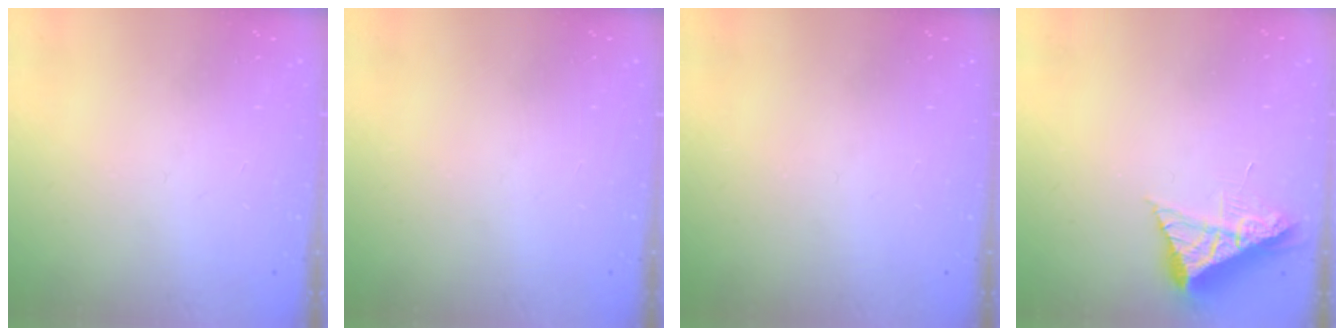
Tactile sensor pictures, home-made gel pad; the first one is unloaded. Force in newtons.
{"total": 0.0}
{"total": 0.0}
{"total": 8.1, "press": 8.1, "slide": 0.8}